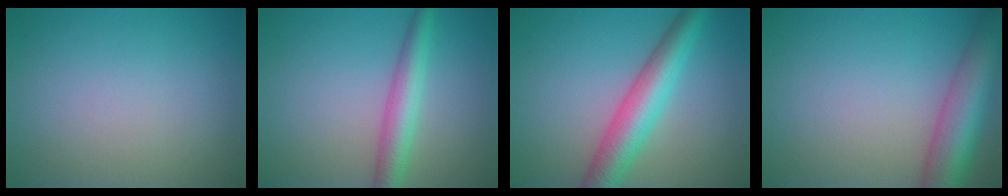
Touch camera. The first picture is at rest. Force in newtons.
{"total": 3.6, "press": 3.6, "slide": 0.1}
{"total": 5.7, "press": 5.7, "slide": 0.2}
{"total": 7.6, "press": 7.6, "slide": 0.4}